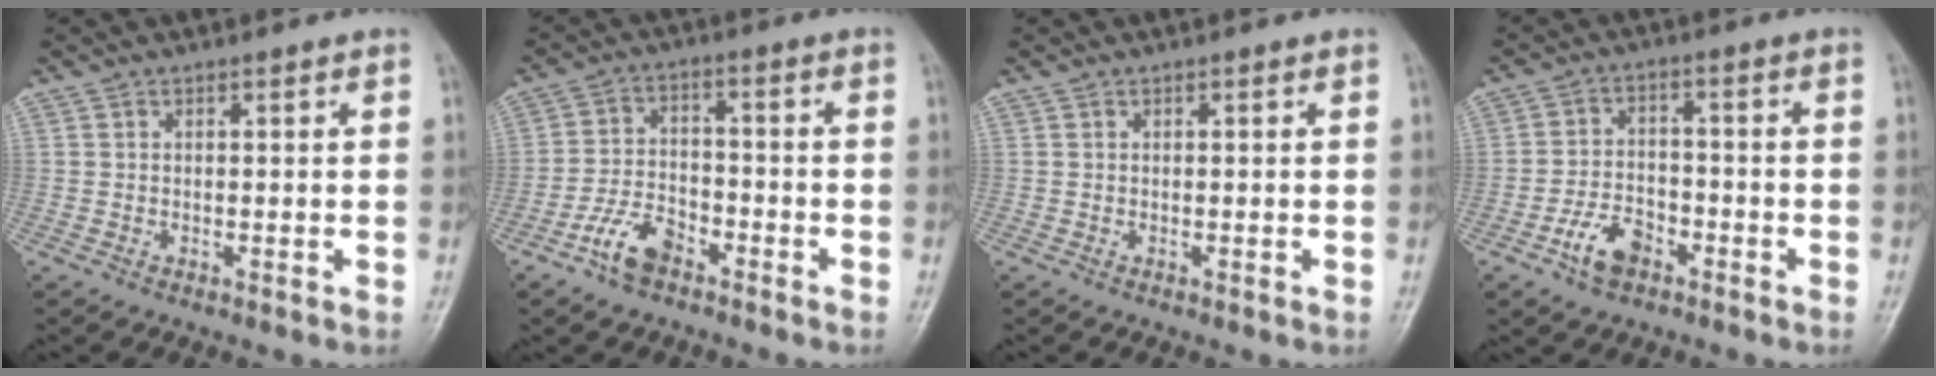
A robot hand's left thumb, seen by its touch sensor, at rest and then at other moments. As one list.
[{"total": 7.0, "force": [-4.5, 3.7, 3.9], "torque": [-0.070, 0.026, -0.088]}, {"total": 0.0}, {"total": 6.6, "force": [-3.7, 4.1, 3.7], "torque": [-0.057, 0.024, -0.066]}]